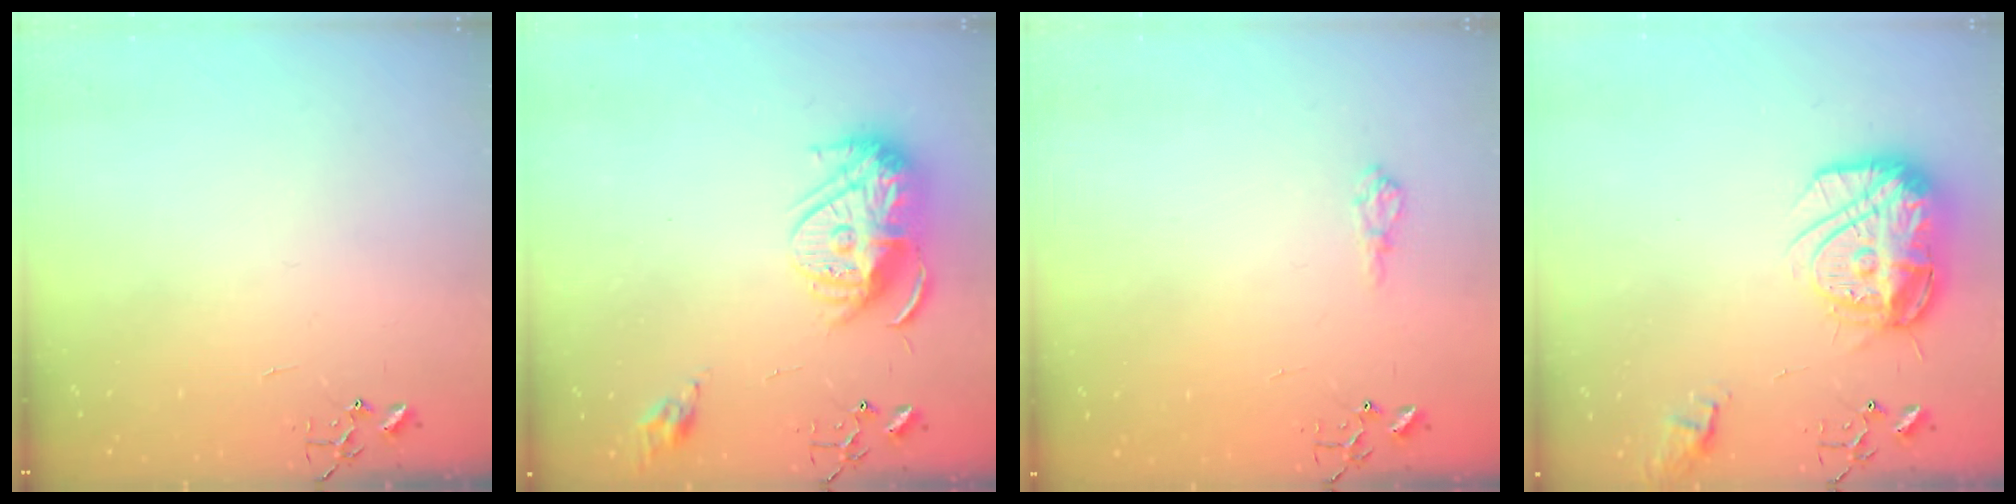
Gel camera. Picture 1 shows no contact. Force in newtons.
{"total": 15.1, "press": 15.0, "slide": 1.2}
{"total": 6.7, "press": 6.7, "slide": 0.9}
{"total": 18.5, "press": 18.4, "slide": 1.8}